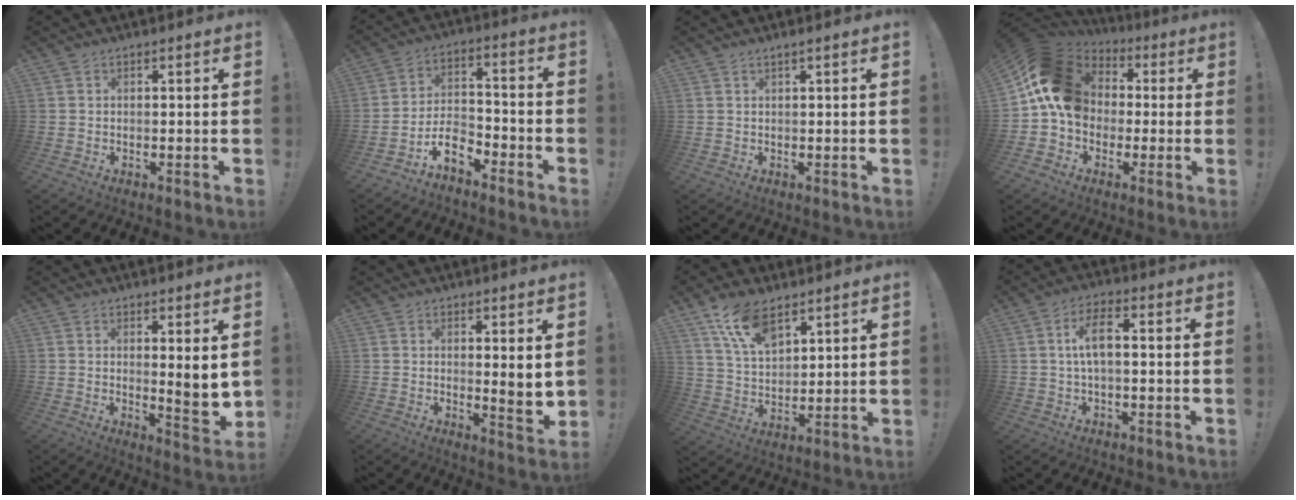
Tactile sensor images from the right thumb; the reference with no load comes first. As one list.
[{"total": 9.3, "force": [-7.4, 4.0, 3.7], "torque": [-0.060, 0.045, -0.136]}, {"total": 1.0, "force": [0.7, -0.2, 0.7], "torque": [-0.020, 0.003, 0.012]}, {"total": 16.9, "force": [2.3, 13.8, 9.4], "torque": [-0.146, 0.013, 0.051]}, {"total": 5.2, "force": [2.2, 0.4, 4.7], "torque": [-0.051, -0.032, 0.033]}, {"total": 4.2, "force": [1.8, 0.3, 3.8], "torque": [-0.042, -0.024, 0.025]}, {"total": 12.4, "force": [8.5, 5.5, 7.1], "torque": [-0.131, -0.043, 0.160]}, {"total": 6.9, "force": [0.3, 2.4, 6.4], "torque": [-0.124, 0.002, 0.001]}]